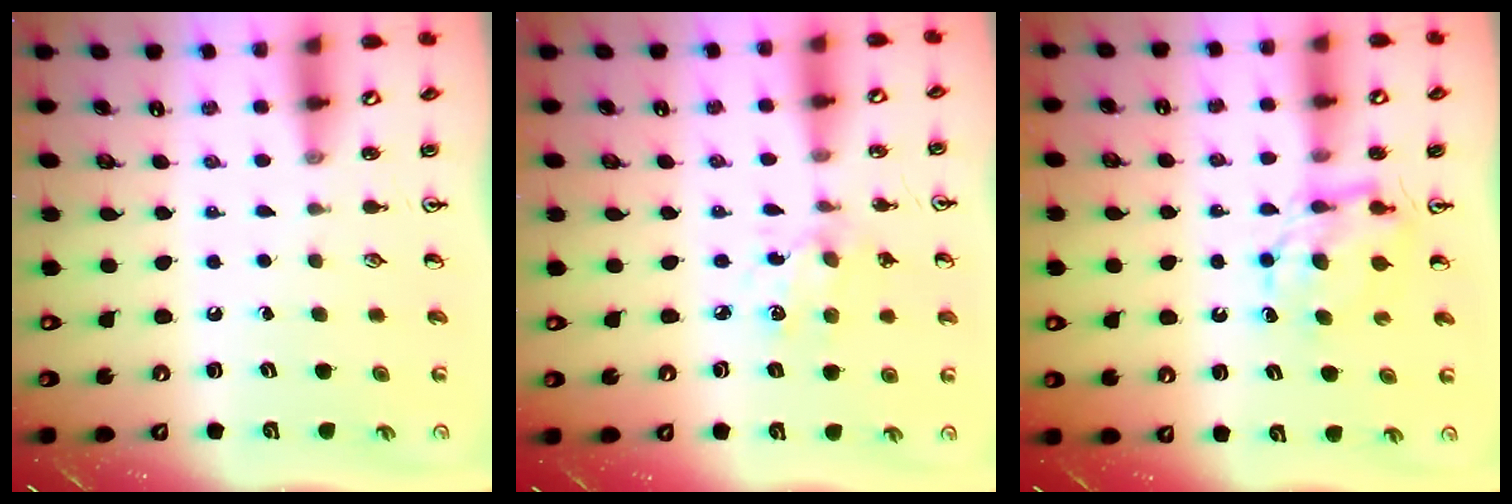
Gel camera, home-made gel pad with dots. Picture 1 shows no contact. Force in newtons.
{"total": 2.6, "press": 2.4, "slide": 0.9}
{"total": 7.2, "press": 7.1, "slide": 0.4}